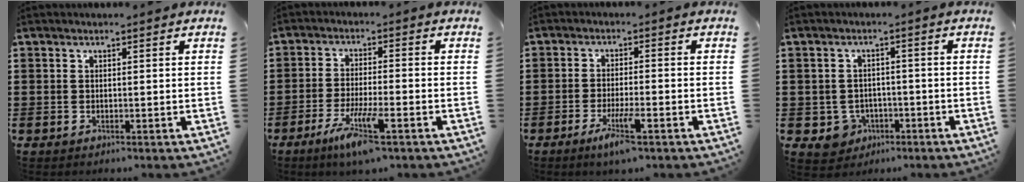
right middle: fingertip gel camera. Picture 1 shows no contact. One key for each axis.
{"total": 6.6, "fx": -4.1, "fy": 0.6, "fz": 5.1, "tx": -0.106, "ty": -0.016, "tz": -0.077}
{"total": 4.2, "fx": -2.3, "fy": 0.5, "fz": 3.5, "tx": -0.069, "ty": -0.009, "tz": -0.041}
{"total": 3.4, "fx": -1.8, "fy": 2.8, "fz": 0.7, "tx": -0.031, "ty": -0.002, "tz": -0.036}